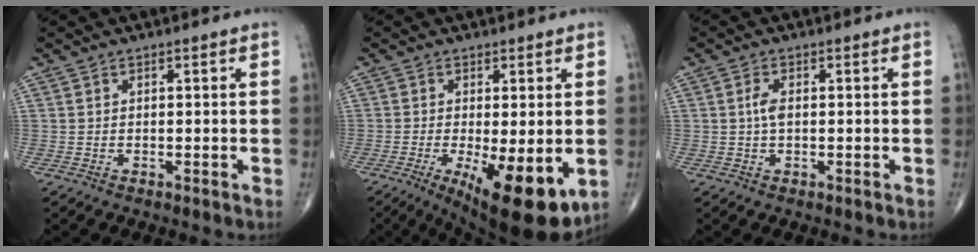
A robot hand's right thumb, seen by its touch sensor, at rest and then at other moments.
{"total": 14.0, "force": [-4.1, 4.5, 12.6], "torque": [-0.174, -0.025, -0.047]}
{"total": 2.3, "force": [0.1, 1.0, 2.0], "torque": [-0.046, 0.004, 0.000]}